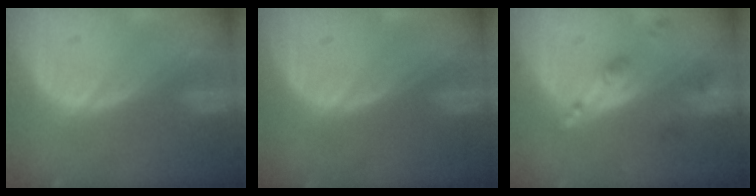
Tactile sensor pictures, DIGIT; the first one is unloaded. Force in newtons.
{"total": 0.0}
{"total": 5.3, "press": 4.8, "slide": 2.2}